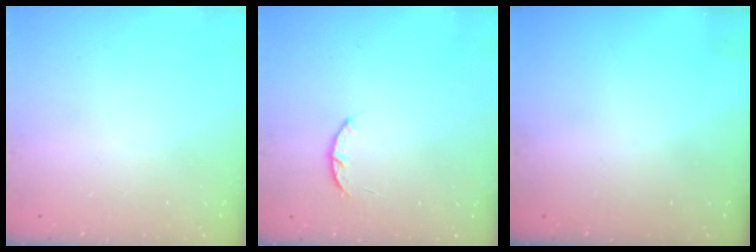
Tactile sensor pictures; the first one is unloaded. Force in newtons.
{"total": 3.0, "press": 2.9, "slide": 0.5}
{"total": 0.0}